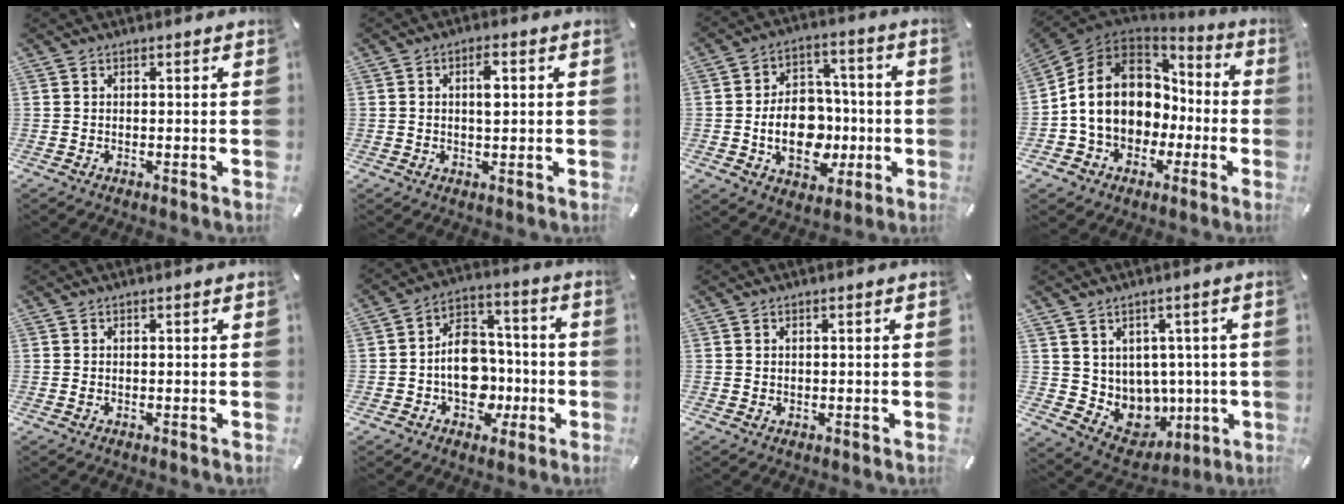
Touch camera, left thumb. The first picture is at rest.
{"total": 4.3, "force": [0.7, 2.0, 3.8], "torque": [-0.062, 0.003, 0.007]}
{"total": 14.7, "force": [-2.5, 11.1, 9.3], "torque": [-0.154, 0.008, -0.040]}
{"total": 14.2, "force": [0.3, 12.3, 7.1], "torque": [-0.154, 0.002, 0.010]}
{"total": 0.6, "force": [0.0, 0.3, 0.5], "torque": [-0.010, 0.001, -0.001]}
{"total": 13.5, "force": [-2.8, 10.8, 7.7], "torque": [-0.117, 0.026, -0.039]}
{"total": 0.7, "force": [0.2, 0.7, 0.1], "torque": [-0.001, 0.003, 0.004]}
{"total": 7.5, "force": [3.0, 6.9, 0.7], "torque": [-0.028, -0.047, 0.073]}